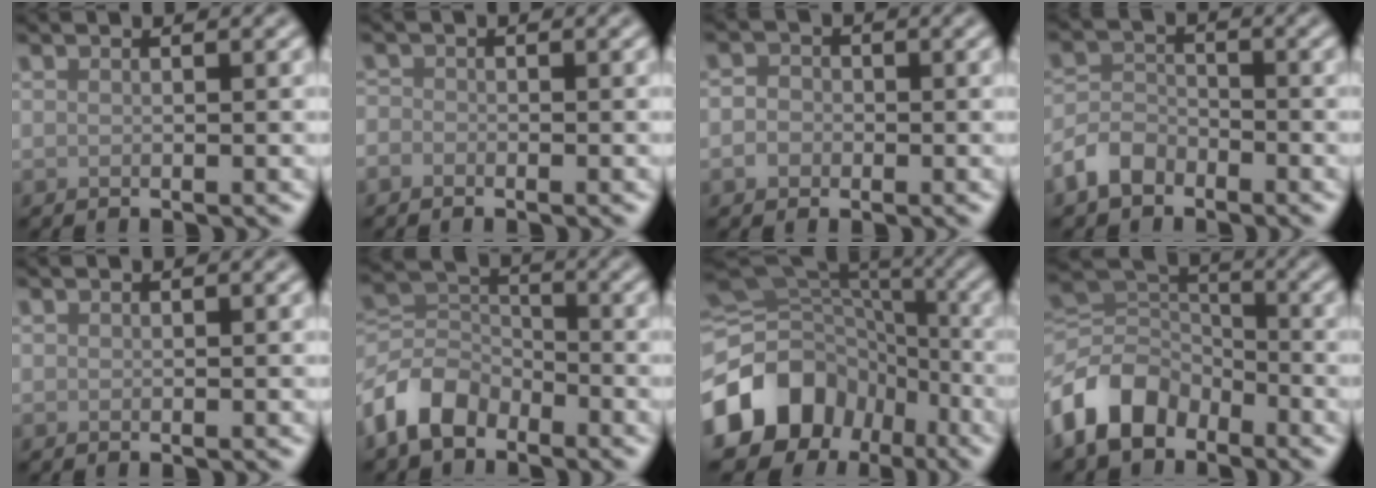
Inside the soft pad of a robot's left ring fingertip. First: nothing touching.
{"total": 1.0, "force": [-0.6, 0.7, 0.1], "torque": [0.000, -0.001, -0.015]}
{"total": 1.8, "force": [-0.6, 1.6, 0.7], "torque": [-0.001, 0.001, -0.017]}
{"total": 3.3, "force": [-2.3, 2.0, 1.2], "torque": [-0.023, 0.007, -0.057]}
{"total": 0.0}
{"total": 5.7, "force": [-3.8, 3.4, 2.5], "torque": [-0.050, 0.000, -0.090]}
{"total": 13.2, "force": [-5.4, 10.6, 5.8], "torque": [-0.139, -0.008, -0.101]}
{"total": 7.8, "force": [-4.8, 5.0, 3.6], "torque": [-0.069, 0.000, -0.108]}